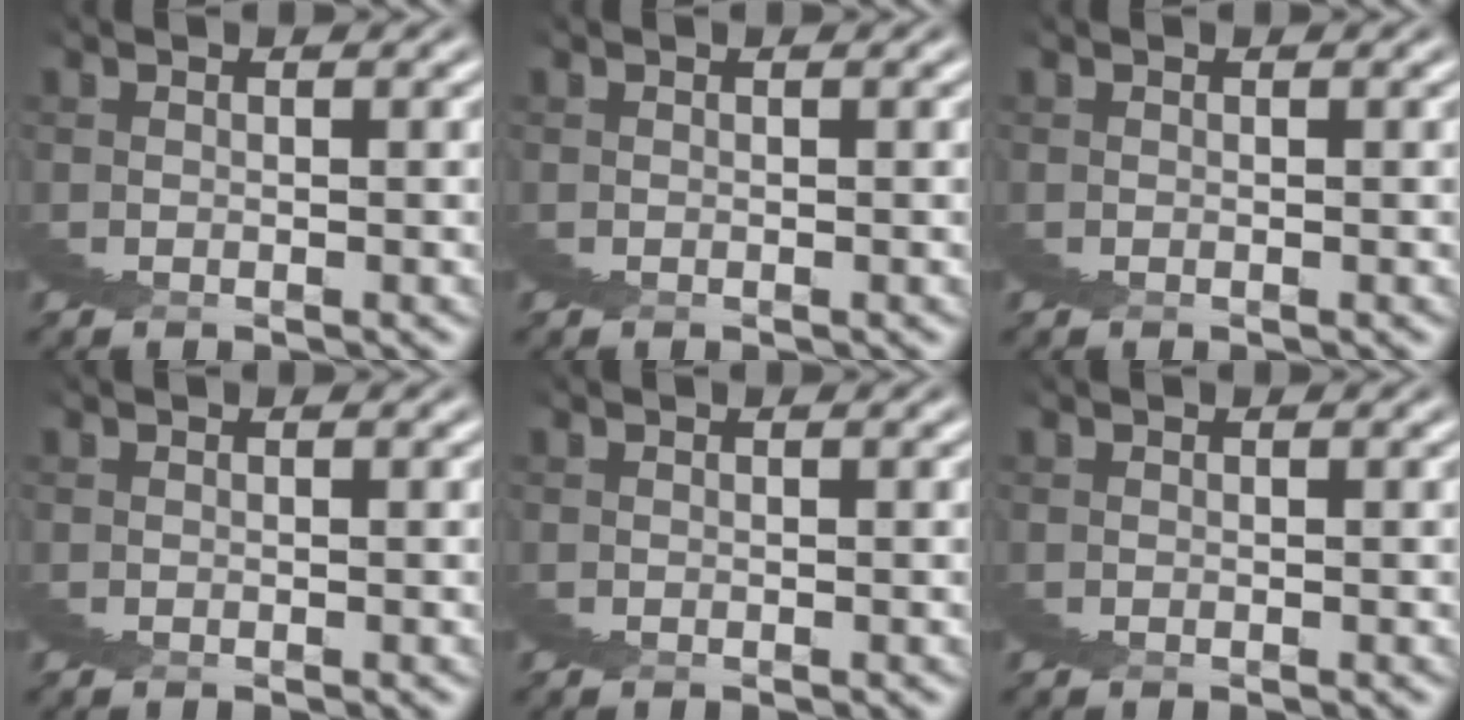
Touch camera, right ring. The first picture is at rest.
{"total": 0.0}
{"total": 0.0}
{"total": 0.0}
{"total": 0.0}
{"total": 0.0}